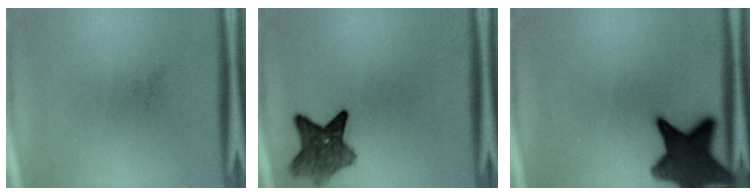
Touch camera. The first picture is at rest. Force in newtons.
{"total": 6.7}
{"total": 13.4}